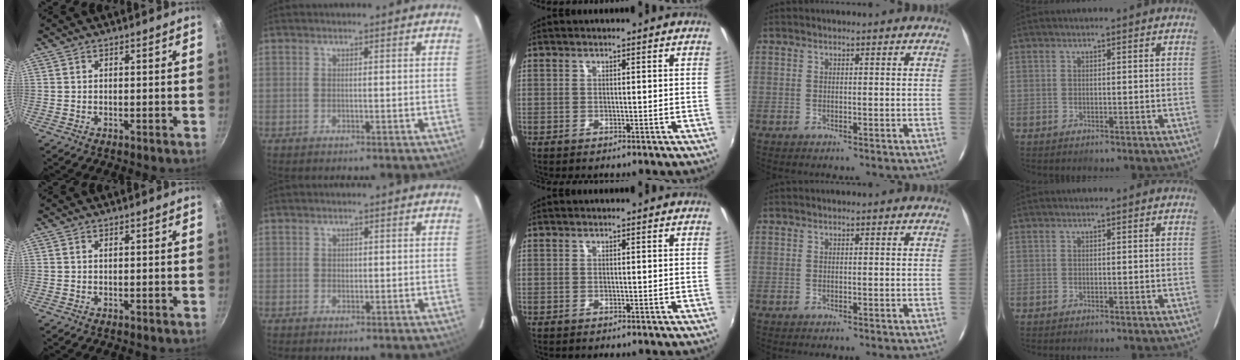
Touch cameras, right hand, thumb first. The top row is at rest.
{"index": {"total": 0.8, "force": [0.2, 0.8, 0.1], "torque": [0.002, 0.003, 0.003]}}